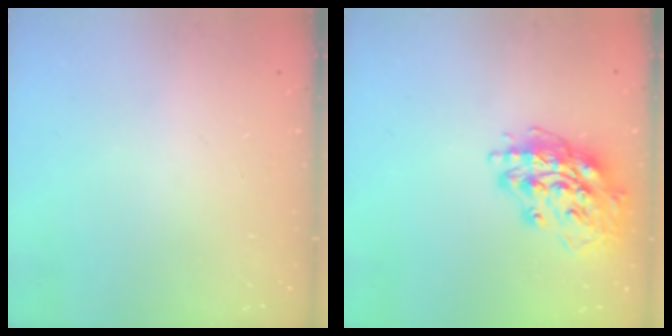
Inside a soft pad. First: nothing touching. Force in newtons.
{"total": 15.6, "press": 15.6, "slide": 1.3}